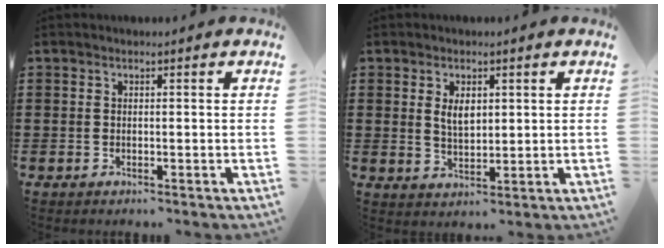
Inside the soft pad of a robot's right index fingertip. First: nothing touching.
{"total": 3.3, "force": [1.2, 1.9, 2.5], "torque": [-0.046, 0.006, 0.019]}